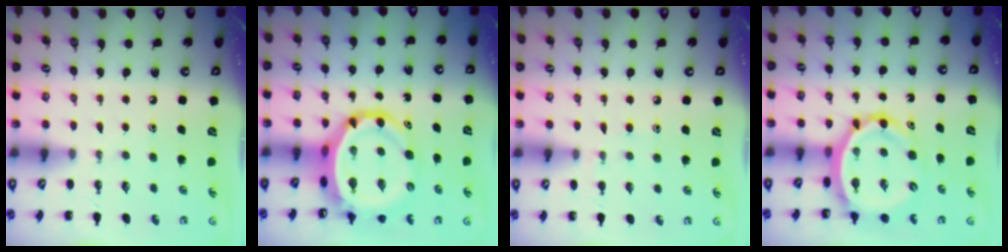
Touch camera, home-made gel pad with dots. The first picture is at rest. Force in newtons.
{"total": 12.6, "press": 12.1, "slide": 3.5}
{"total": 6.1, "press": 5.7, "slide": 2.1}
{"total": 11.2, "press": 10.7, "slide": 3.5}